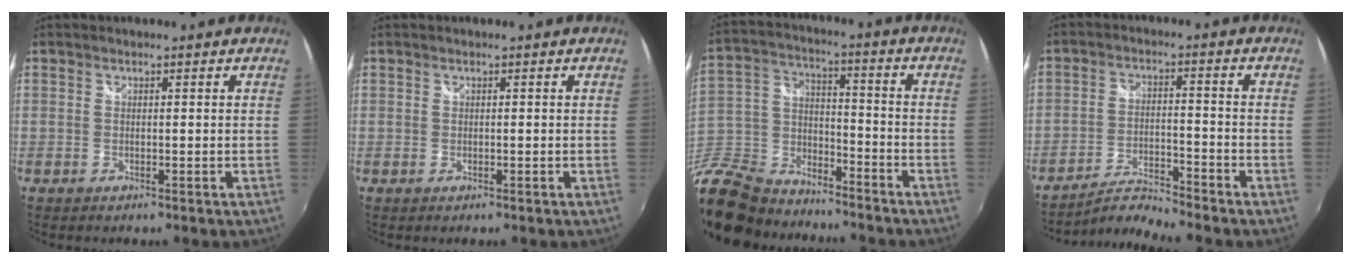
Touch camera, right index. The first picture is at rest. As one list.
[{"total": 0.0}, {"total": 24.6, "force": [-17.9, 12.7, 11.2], "torque": [-0.302, 0.001, -0.307]}, {"total": 6.5, "force": [-6.3, -1.3, 0.6], "torque": [-0.026, 0.012, -0.124]}]